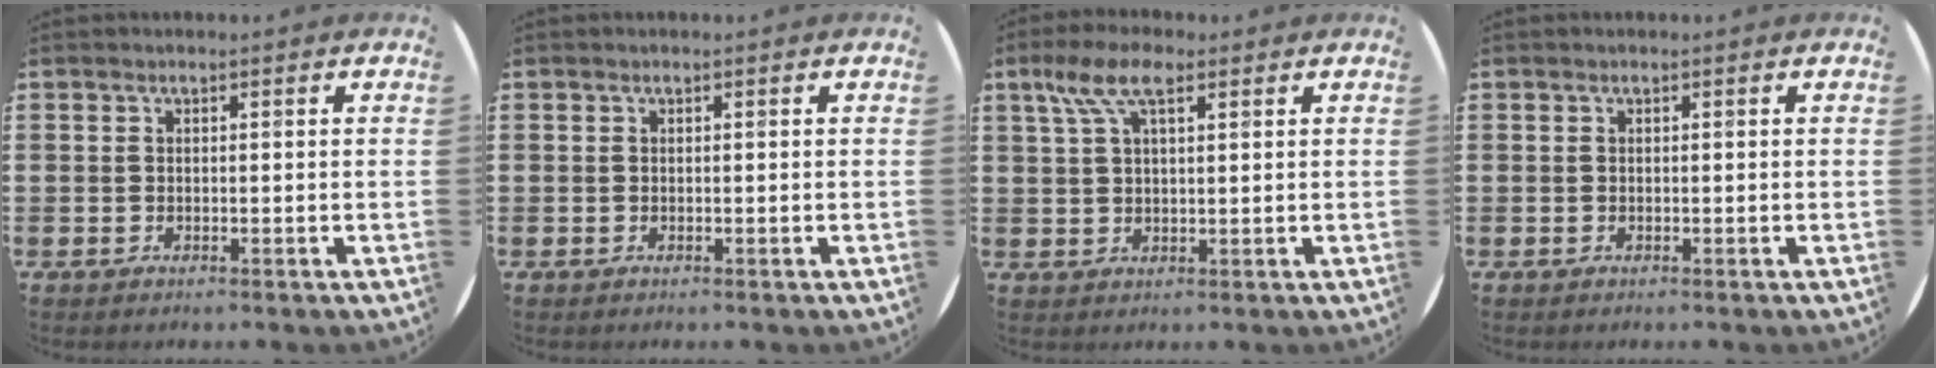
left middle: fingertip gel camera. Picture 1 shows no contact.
{"total": 0.0}
{"total": 6.1, "force": [3.3, 2.4, 4.6], "torque": [-0.099, 0.012, 0.057]}
{"total": 0.0}